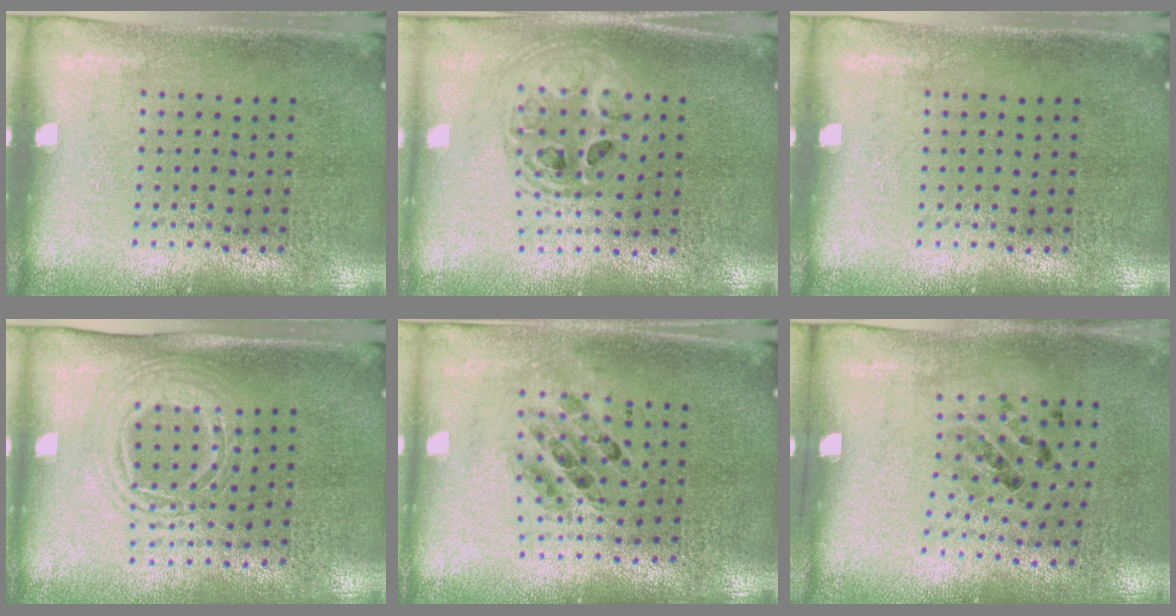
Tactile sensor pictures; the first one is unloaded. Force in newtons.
{"total": 1.8, "press": 1.5, "slide": 1.0}
{"total": 0.0}
{"total": 1.5, "press": 1.3, "slide": 0.8}
{"total": 0.7, "press": 0.7, "slide": 0.2}
{"total": 1.1, "press": 0.7, "slide": 0.8}